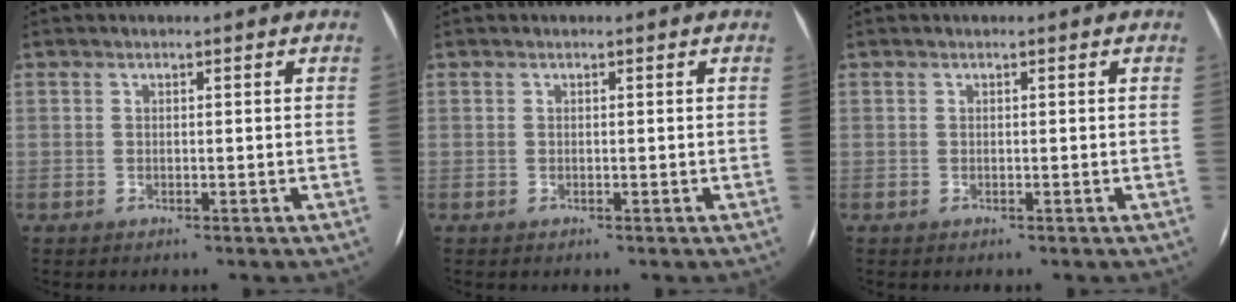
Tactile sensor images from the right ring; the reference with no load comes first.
{"total": 0.0}
{"total": 0.0}